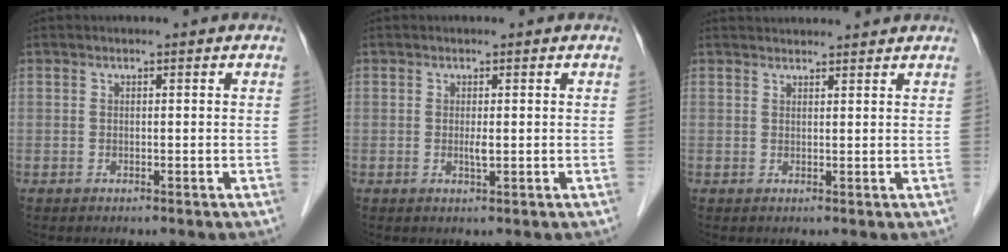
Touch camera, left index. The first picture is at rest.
{"total": 1.1, "force": [0.0, 0.1, 1.1], "torque": [-0.024, -0.003, 0.003]}
{"total": 5.9, "force": [5.8, 0.2, 1.1], "torque": [-0.015, 0.031, 0.072]}